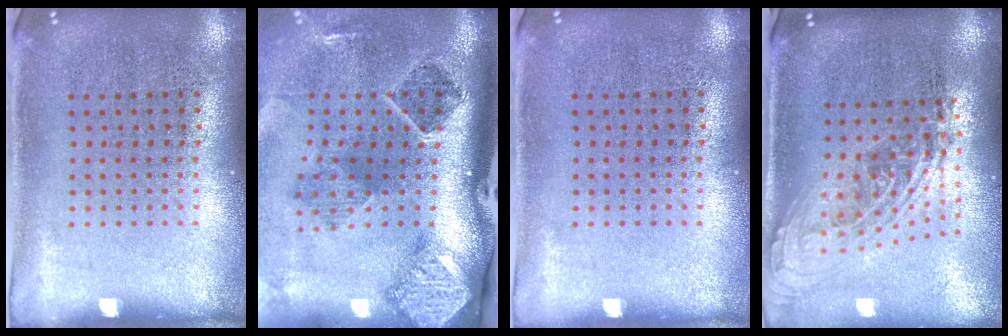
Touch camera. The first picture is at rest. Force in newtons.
{"total": 2.9, "press": 1.8, "slide": 2.3}
{"total": 0.0}
{"total": 2.1, "press": 1.6, "slide": 1.4}